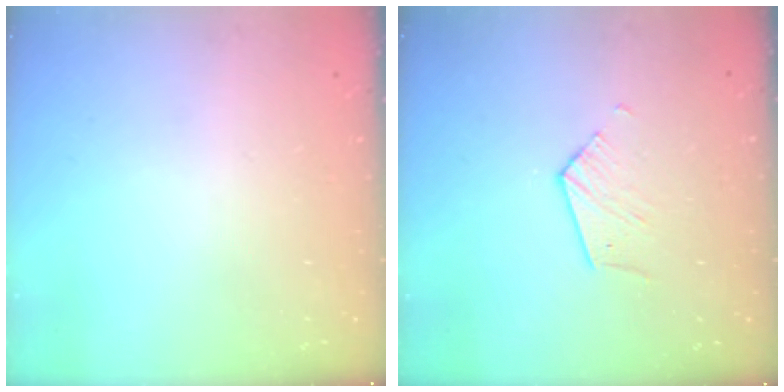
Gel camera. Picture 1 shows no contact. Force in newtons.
{"total": 5.0, "press": 5.0, "slide": 0.6}